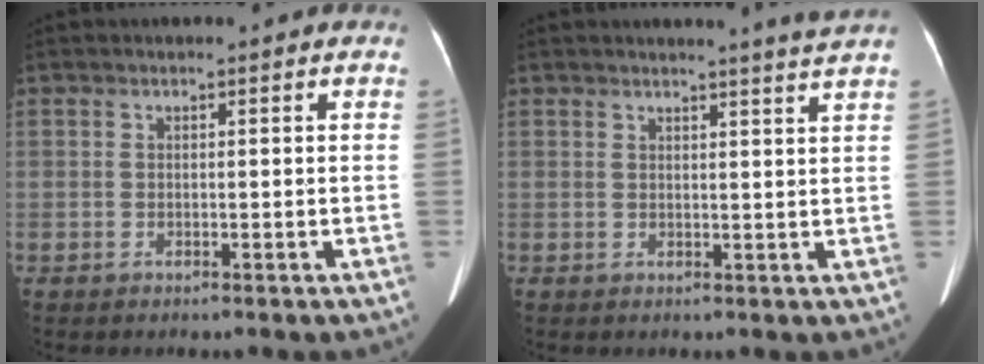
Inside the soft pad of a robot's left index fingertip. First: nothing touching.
{"total": 4.0, "force": [3.6, -1.3, 1.3], "torque": [-0.020, -0.013, 0.032]}